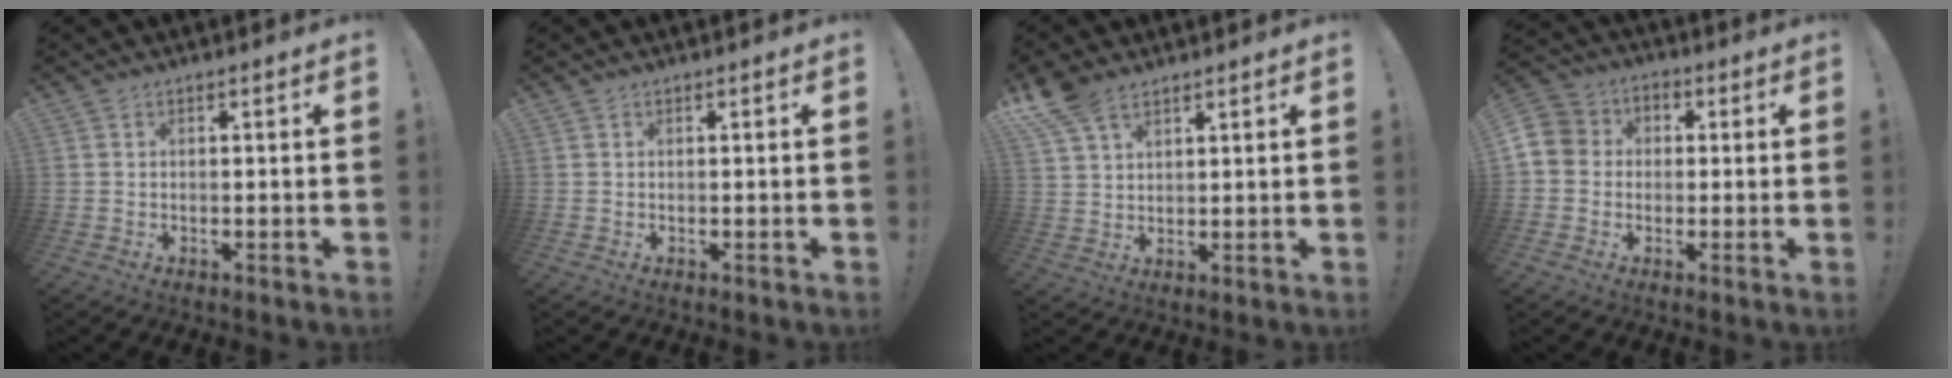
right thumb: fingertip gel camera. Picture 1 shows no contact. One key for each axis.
{"total": 0.0}
{"total": 7.7, "fx": 5.6, "fy": 3.4, "fz": 4.0, "tx": -0.075, "ty": -0.023, "tz": 0.110}
{"total": 7.2, "fx": -1.3, "fy": 6.6, "fz": 2.4, "tx": -0.048, "ty": 0.024, "tz": -0.022}